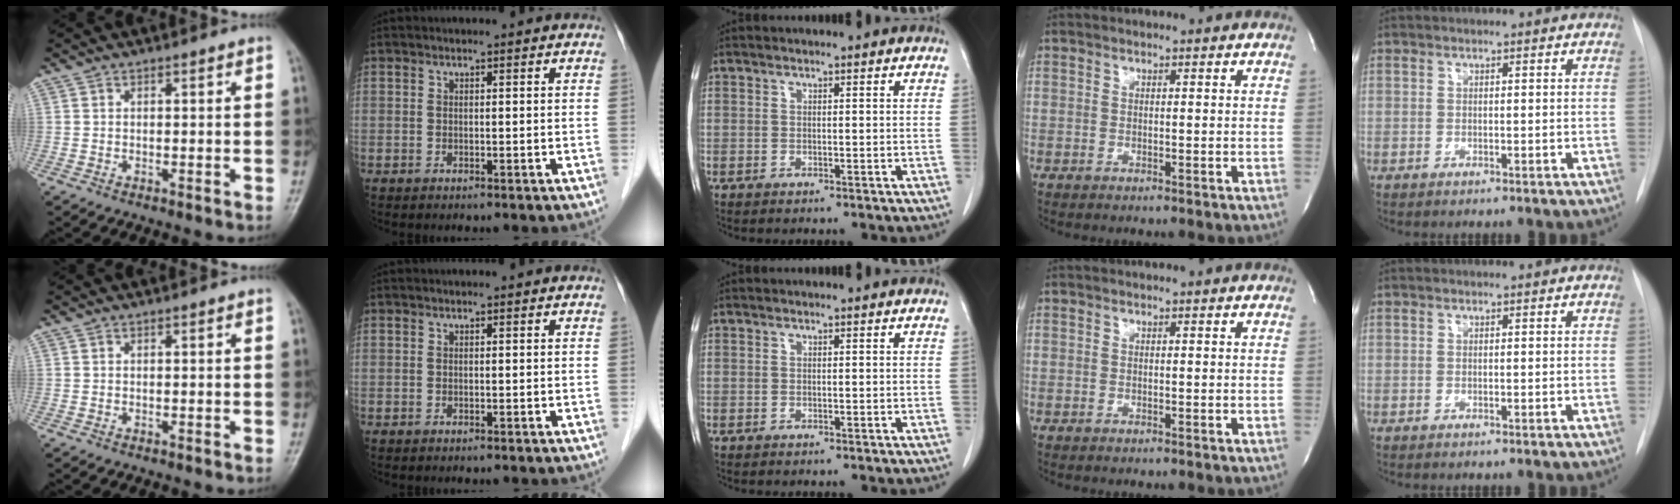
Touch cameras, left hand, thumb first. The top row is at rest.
{}